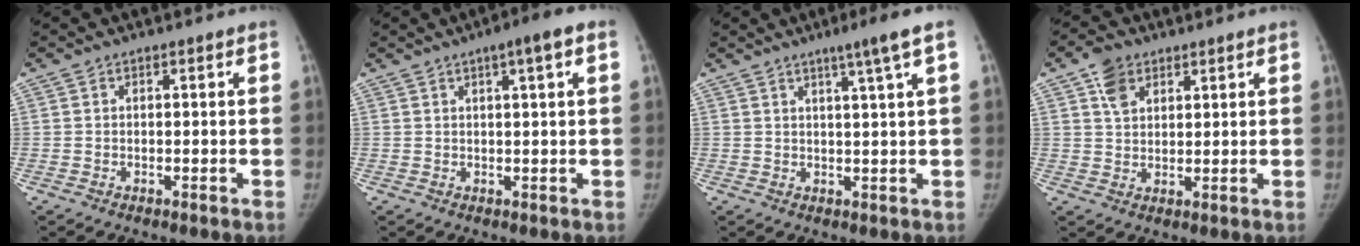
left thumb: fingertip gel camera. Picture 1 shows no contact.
{"total": 5.2, "force": [2.4, 0.8, 4.6], "torque": [-0.065, 0.009, 0.030]}
{"total": 5.4, "force": [2.9, -0.9, 4.4], "torque": [-0.072, -0.013, 0.046]}
{"total": 5.6, "force": [3.1, 3.8, 2.7], "torque": [-0.028, -0.014, 0.056]}